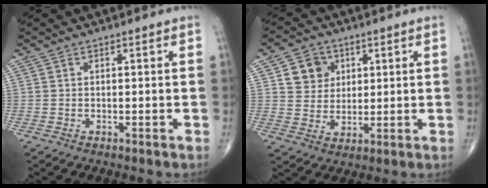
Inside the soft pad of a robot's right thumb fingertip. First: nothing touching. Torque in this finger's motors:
{"motor_torque": [-0.65, 1.08, 0.34, -0.04, 0.02]}